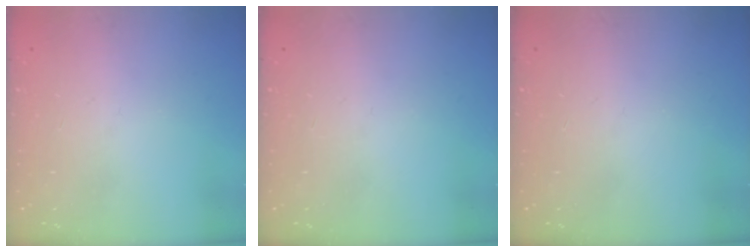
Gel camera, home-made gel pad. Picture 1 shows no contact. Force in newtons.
{"total": 0.0}
{"total": 0.0}